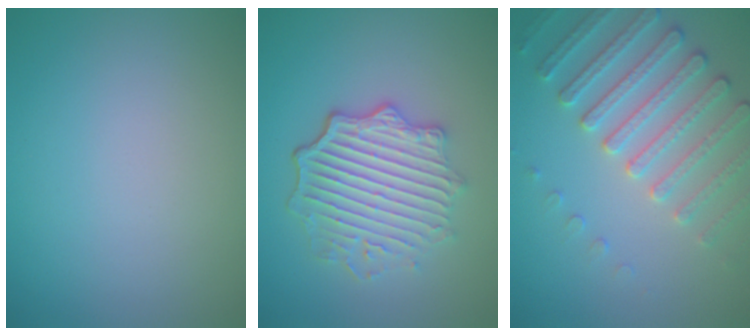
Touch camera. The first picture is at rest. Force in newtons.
{"total": 5.7, "press": 4.4, "slide": 3.5}
{"total": 4.3, "press": 4.2, "slide": 1.0}